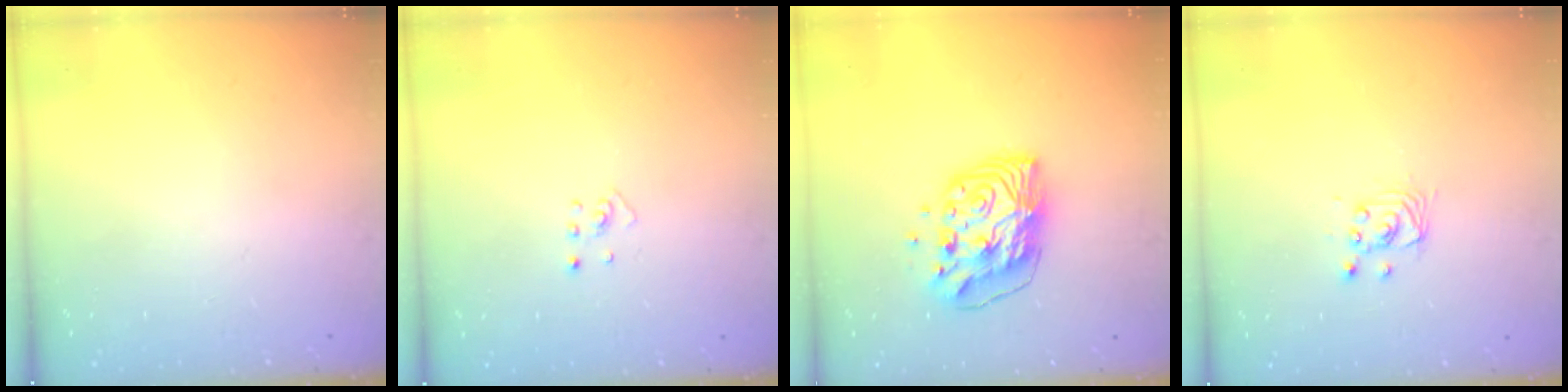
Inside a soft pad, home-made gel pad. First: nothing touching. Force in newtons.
{"total": 2.5, "press": 2.4, "slide": 0.5}
{"total": 10.6, "press": 10.5, "slide": 1.6}
{"total": 2.8, "press": 2.8, "slide": 0.2}